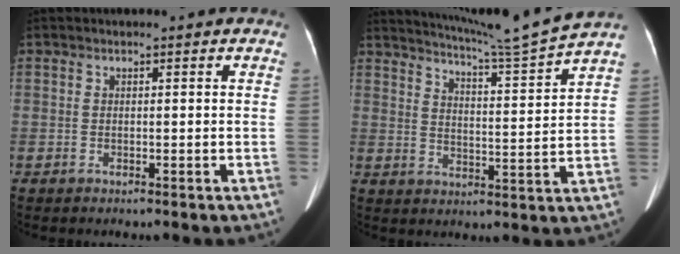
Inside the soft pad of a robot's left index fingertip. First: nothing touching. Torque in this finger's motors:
{"motor_torque": [0.21, -0.84, -0.05, 0.04]}